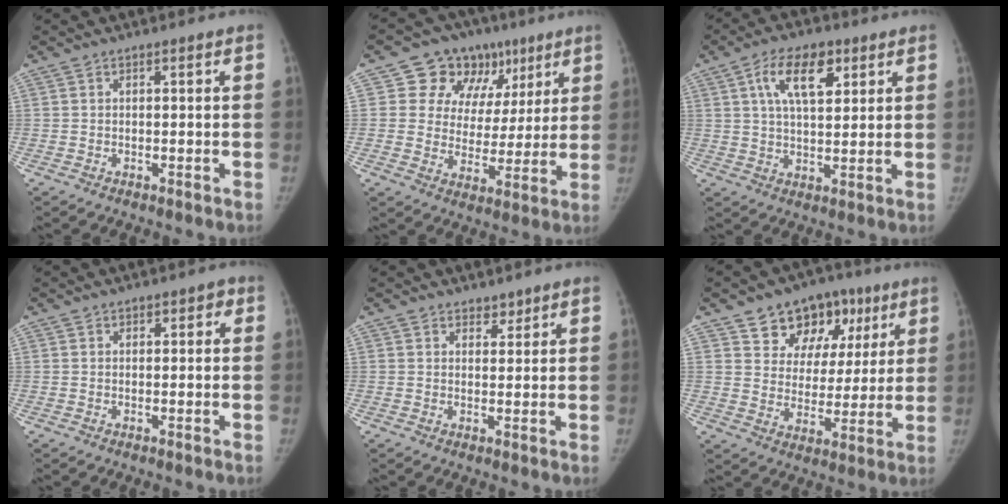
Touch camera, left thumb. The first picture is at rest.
{"total": 14.8, "force": [7.6, 11.5, 5.3], "torque": [-0.023, -0.008, 0.114]}
{"total": 10.1, "force": [4.3, 4.6, 7.8], "torque": [-0.123, -0.009, 0.075]}
{"total": 1.9, "force": [0.6, 1.1, 1.4], "torque": [-0.008, 0.002, 0.004]}
{"total": 1.9, "force": [1.6, 0.9, 0.3], "torque": [0.010, -0.012, 0.022]}
{"total": 14.9, "force": [8.2, 10.5, 6.8], "torque": [-0.047, -0.018, 0.127]}